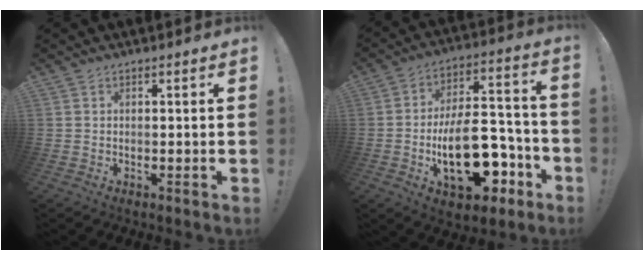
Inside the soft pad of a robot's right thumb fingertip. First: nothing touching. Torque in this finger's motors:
{"motor_torque": [0.53, 0.78, 2.00, -0.77, 0.48]}